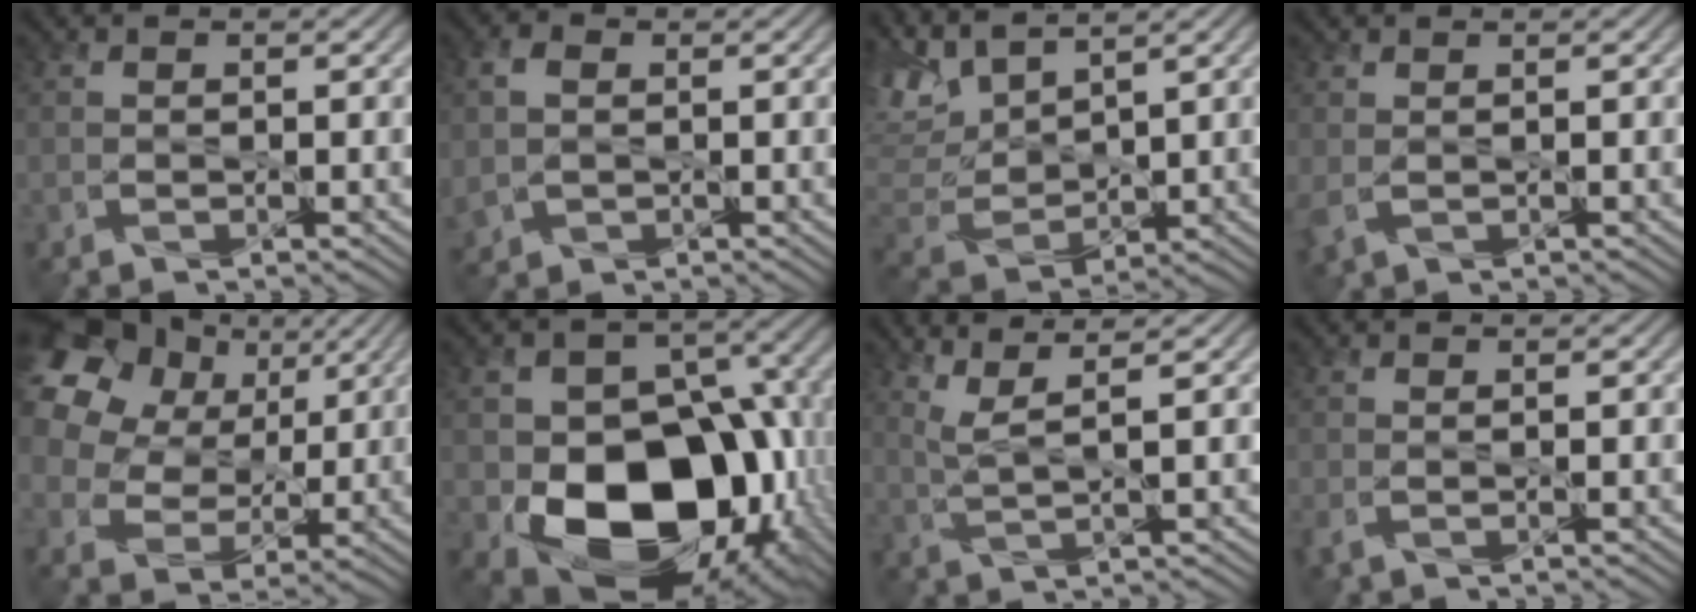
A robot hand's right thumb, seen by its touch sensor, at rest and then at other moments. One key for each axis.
{"total": 3.9, "fx": 0.4, "fy": 3.2, "fz": 2.2, "tx": -0.063, "ty": -0.003, "tz": 0.008}
{"total": 8.4, "fx": 6.2, "fy": 3.1, "fz": 4.8, "tx": -0.145, "ty": 0.013, "tz": 0.127}
{"total": 2.1, "fx": 0.3, "fy": 1.5, "fz": 1.5, "tx": -0.048, "ty": -0.006, "tz": 0.005}
{"total": 20.9, "fx": 10.4, "fy": 14.9, "fz": 10.5, "tx": -0.301, "ty": 0.065, "tz": 0.196}
{"total": 16.2, "fx": -4.1, "fy": 11.6, "fz": 10.5, "tx": -0.145, "ty": -0.037, "tz": -0.065}
{"total": 4.1, "fx": 2.6, "fy": 0.6, "fz": 3.1, "tx": -0.067, "ty": 0.004, "tz": 0.058}
{"total": 1.1, "fx": -0.3, "fy": 0.3, "fz": 1.0, "tx": -0.027, "ty": -0.004, "tz": -0.007}